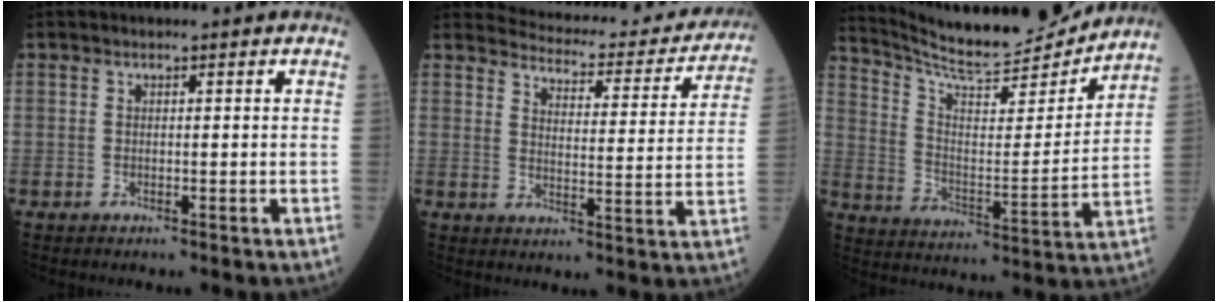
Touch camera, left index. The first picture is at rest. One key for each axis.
{"total": 16.9, "fx": 16.2, "fy": 3.7, "fz": 2.9, "tx": -0.021, "ty": -0.041, "tz": 0.181}
{"total": 16.3, "fx": 15.8, "fy": 0.8, "fz": 4.1, "tx": -0.084, "ty": -0.034, "tz": 0.247}